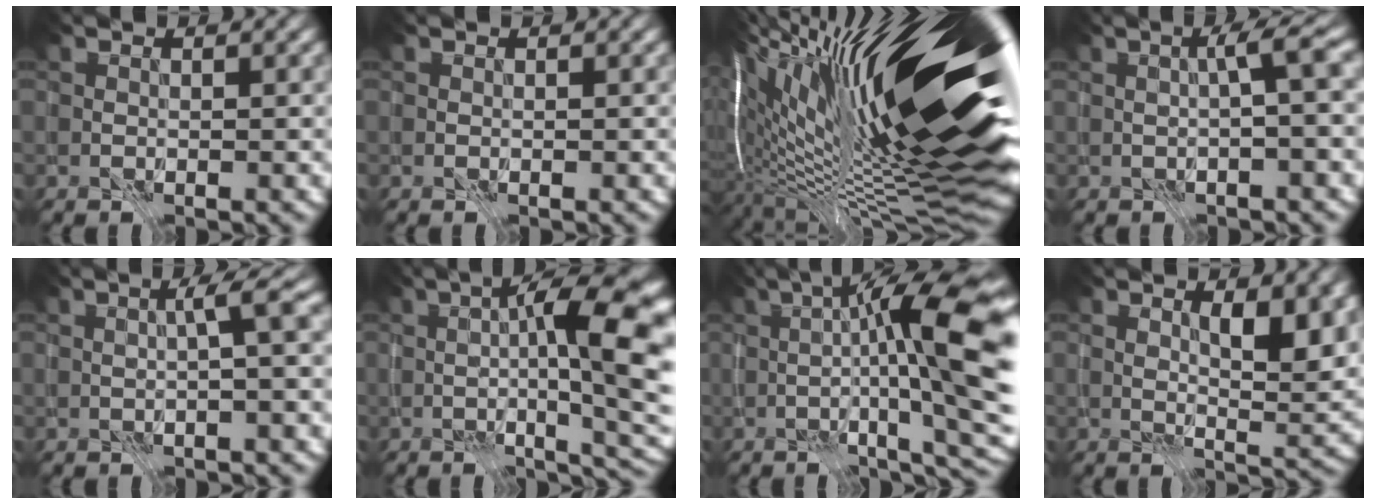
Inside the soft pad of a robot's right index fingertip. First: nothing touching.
{"total": 0.0}
{"total": 21.6, "force": [6.0, 5.3, 20.1], "torque": [-0.326, 0.017, 0.097]}
{"total": 2.6, "force": [-0.1, -0.2, 2.6], "torque": [-0.041, 0.015, -0.005]}
{"total": 2.3, "force": [0.0, -0.2, 2.2], "torque": [-0.036, 0.013, -0.003]}
{"total": 11.4, "force": [-0.7, 3.0, 11.0], "torque": [-0.143, 0.012, -0.009]}
{"total": 12.9, "force": [-0.7, 2.3, 12.7], "torque": [-0.167, 0.030, -0.010]}
{"total": 4.7, "force": [1.8, 1.4, 4.1], "torque": [-0.068, -0.004, 0.034]}